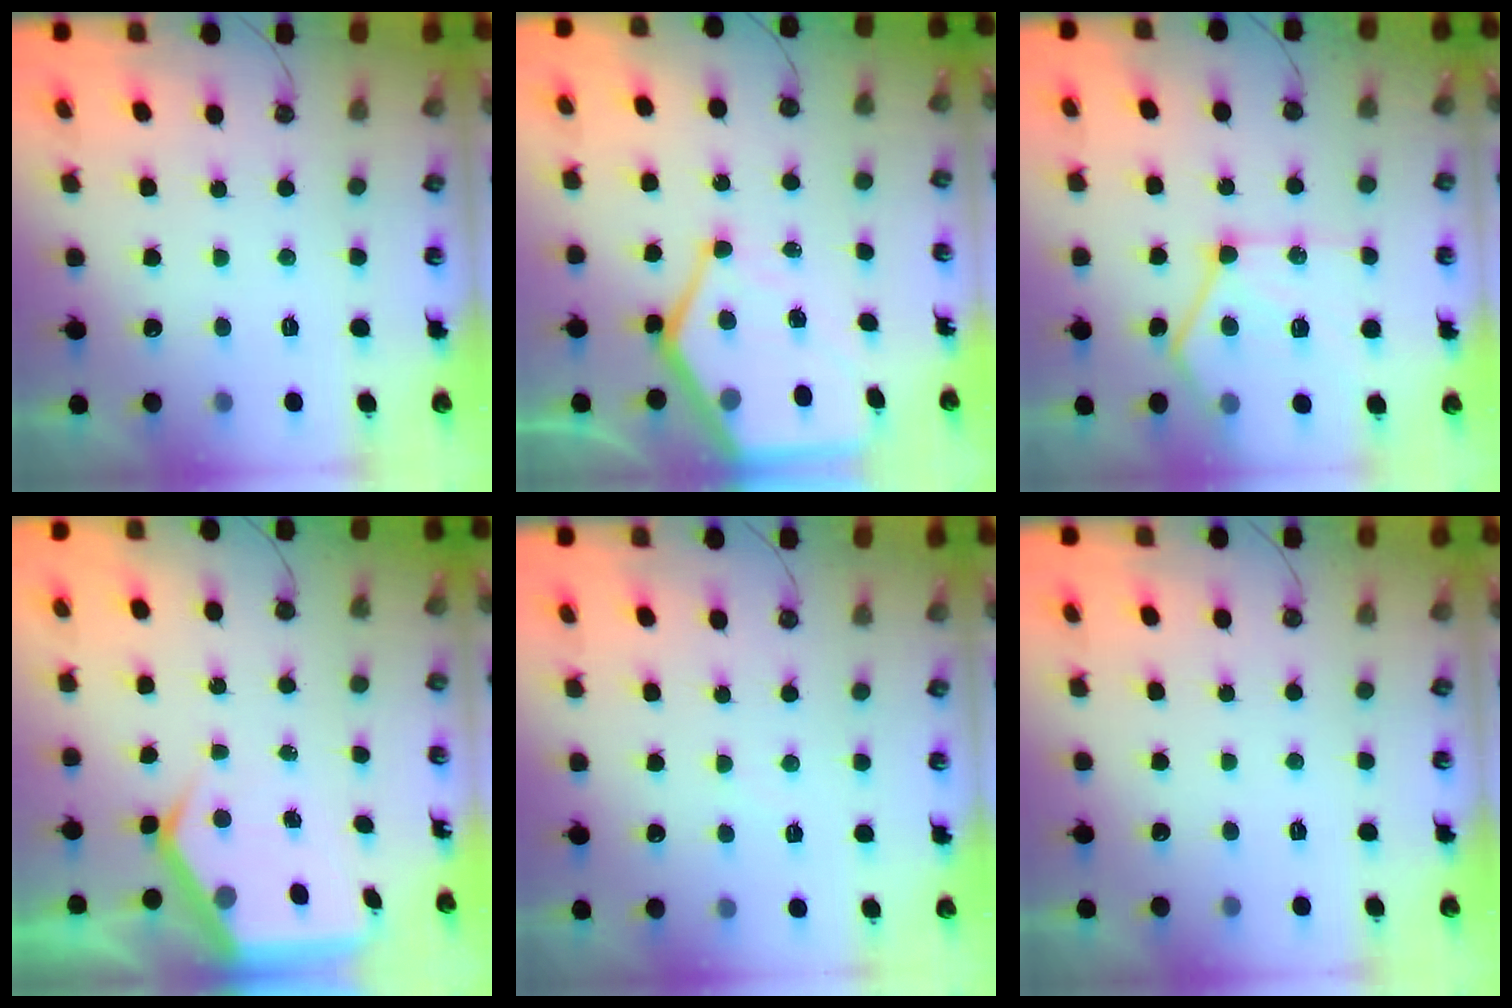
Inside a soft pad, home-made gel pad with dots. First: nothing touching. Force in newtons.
{"total": 16.3, "press": 16.2, "slide": 1.5}
{"total": 17.6, "press": 17.5, "slide": 1.5}
{"total": 7.2, "press": 7.2, "slide": 1.0}
{"total": 3.3, "press": 3.2, "slide": 0.5}
{"total": 0.0}